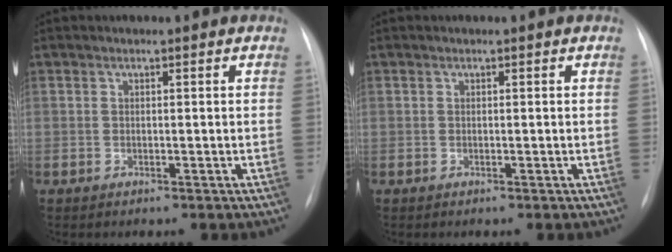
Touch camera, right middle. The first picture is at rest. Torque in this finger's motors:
{"motor_torque": [-0.22, -0.05, 0.00, 0.01]}